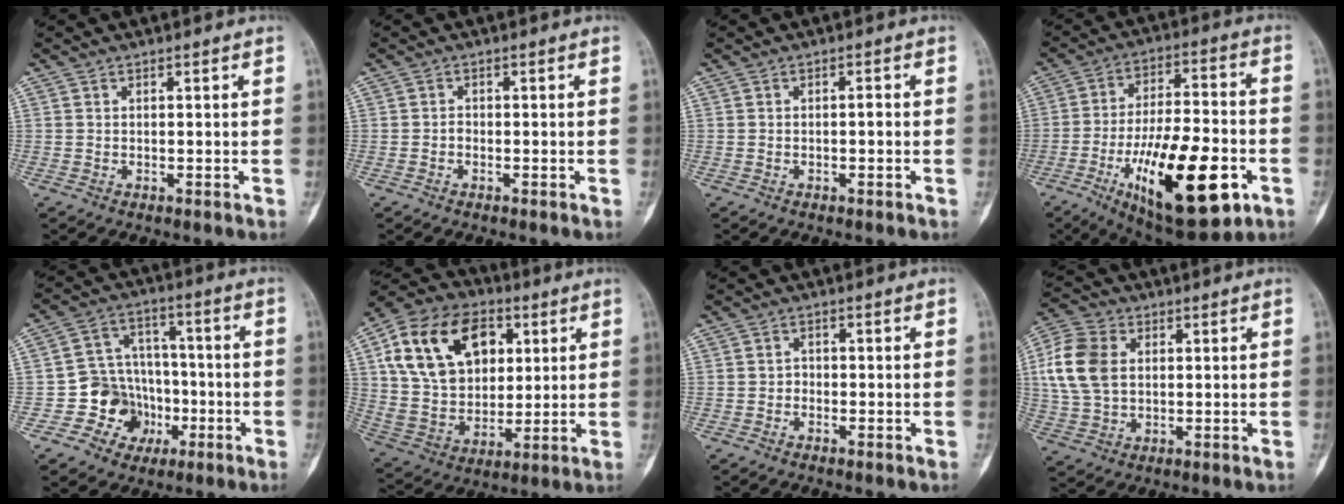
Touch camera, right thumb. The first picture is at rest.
{"total": 0.7, "force": [-0.3, 0.5, 0.4], "torque": [0.003, 0.004, -0.010]}
{"total": 1.3, "force": [-0.3, 0.5, 1.2], "torque": [-0.014, 0.004, -0.007]}
{"total": 24.1, "force": [-8.8, 8.9, 20.6], "torque": [-0.335, 0.024, -0.129]}
{"total": 11.2, "force": [-3.5, 10.1, 3.3], "torque": [0.007, 0.050, -0.056]}
{"total": 23.0, "force": [7.5, 15.8, 15.0], "torque": [-0.252, 0.000, 0.135]}
{"total": 1.1, "force": [-0.6, 0.9, 0.3], "torque": [0.011, 0.006, -0.014]}
{"total": 11.7, "force": [2.0, 8.2, 8.1], "torque": [-0.164, 0.007, 0.037]}